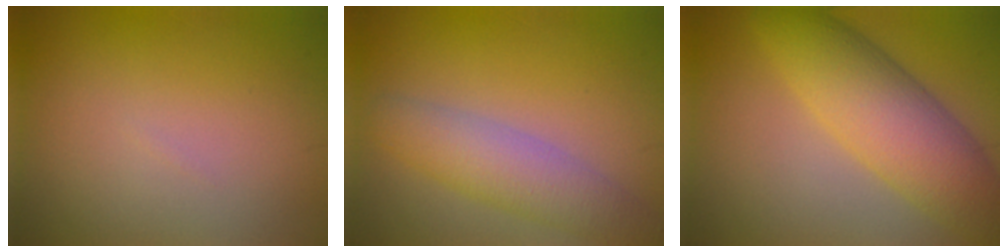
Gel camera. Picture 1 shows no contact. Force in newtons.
{"total": 4.5, "press": 4.5, "slide": 0.2}
{"total": 8.0, "press": 8.0, "slide": 0.2}